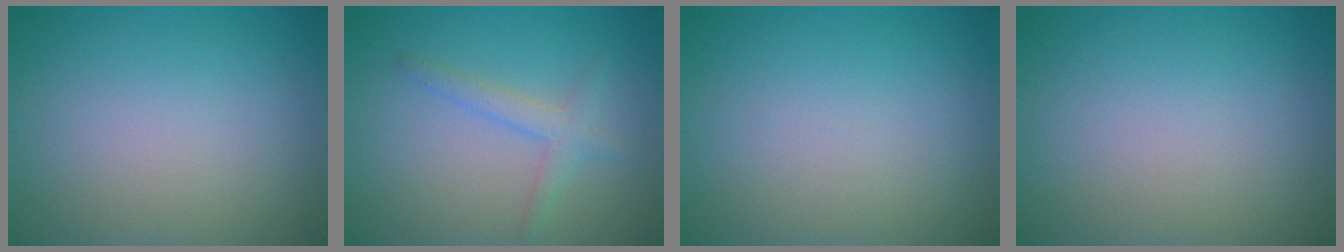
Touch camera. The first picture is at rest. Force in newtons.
{"total": 2.0, "press": 2.0, "slide": 0.1}
{"total": 0.0}
{"total": 0.0}